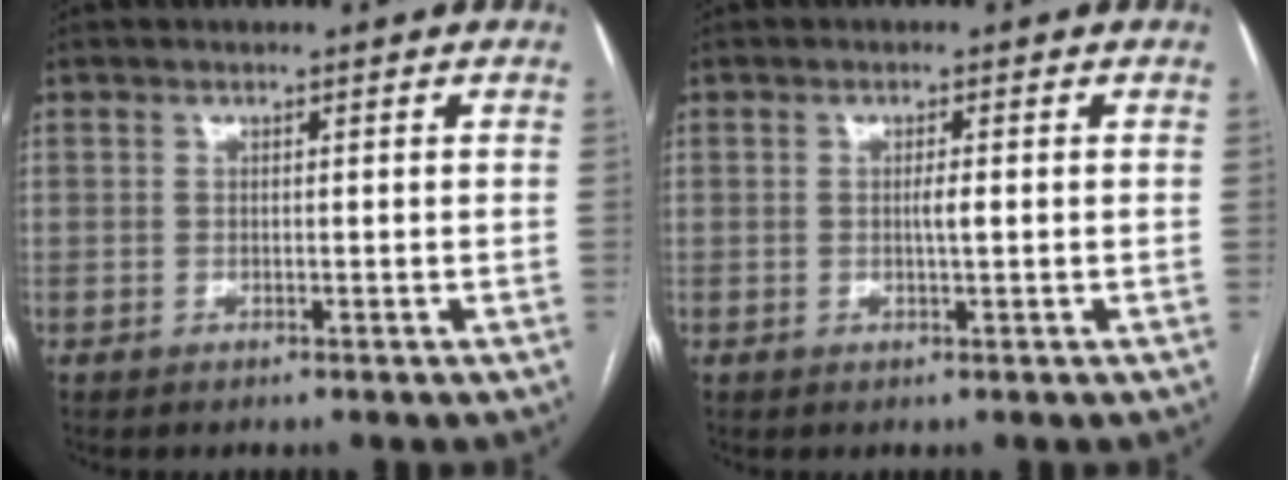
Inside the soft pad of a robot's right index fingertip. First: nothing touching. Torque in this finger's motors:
{"motor_torque": [0.00, 0.00, 0.00, 0.04]}